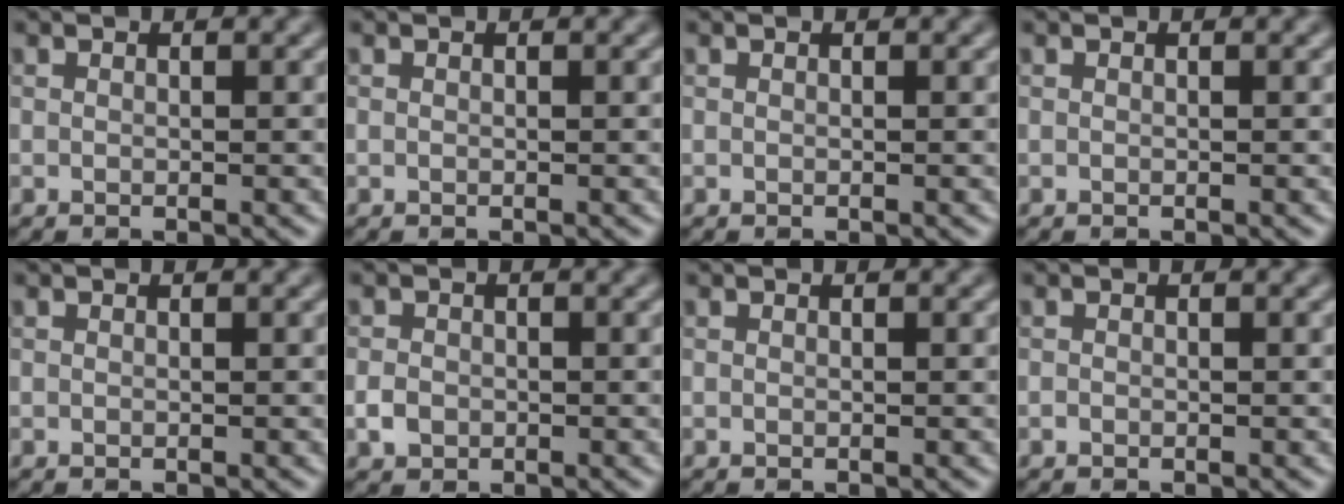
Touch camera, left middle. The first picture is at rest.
{"total": 0.0}
{"total": 0.0}
{"total": 0.0}
{"total": 0.0}
{"total": 1.4, "force": [-0.4, 1.2, 0.6], "torque": [-0.011, 0.000, -0.012]}
{"total": 0.0}
{"total": 0.0}